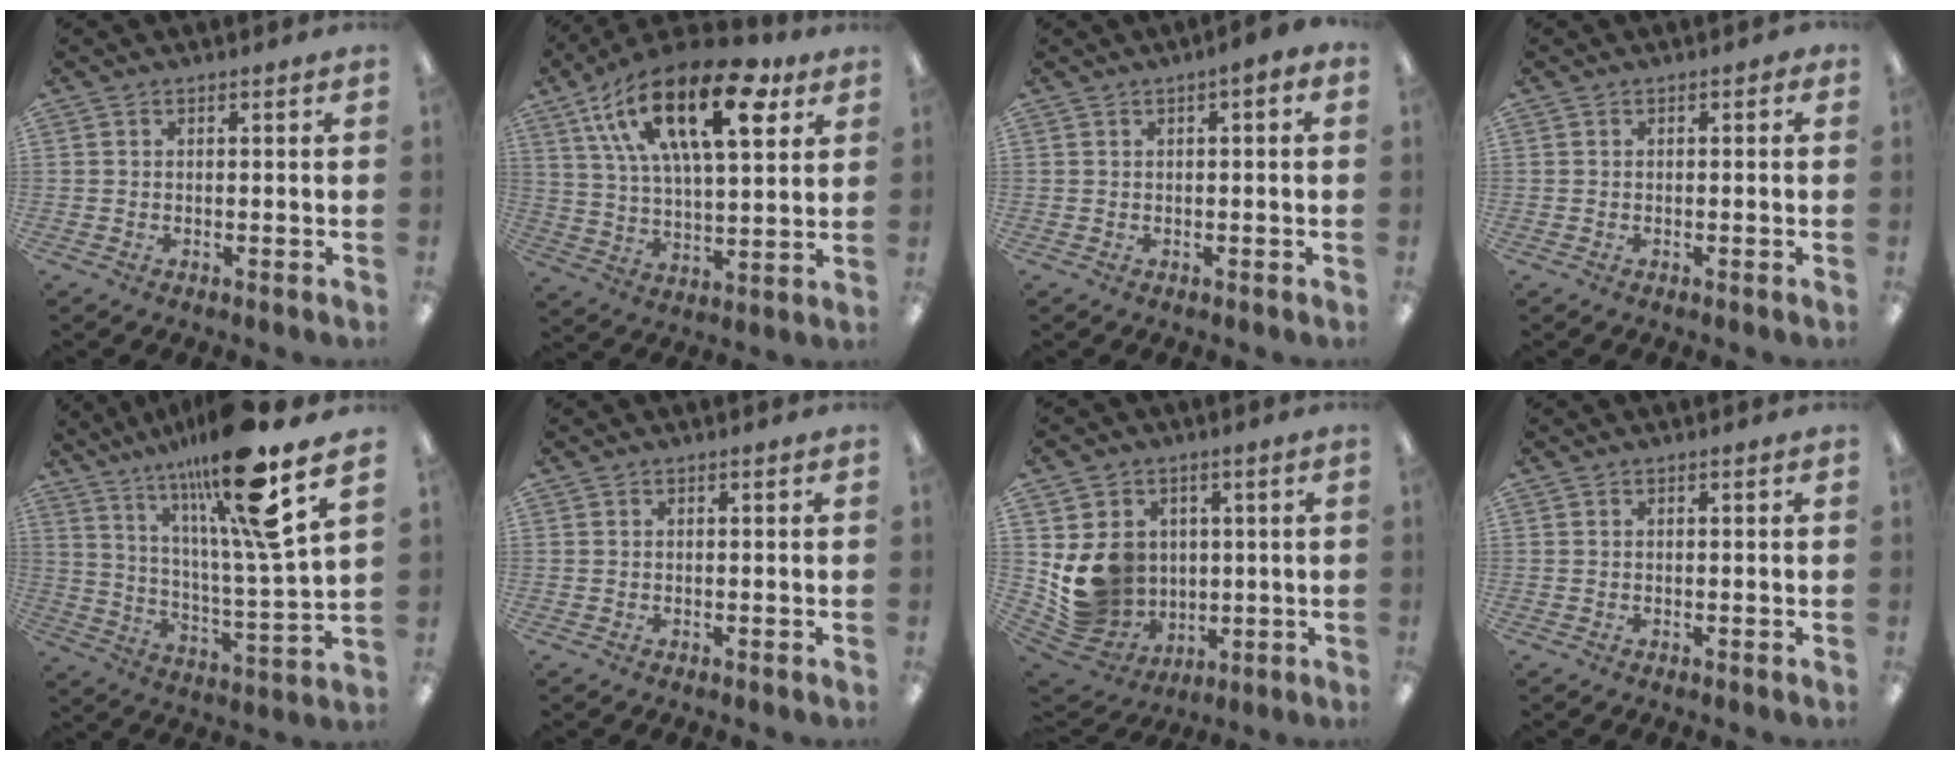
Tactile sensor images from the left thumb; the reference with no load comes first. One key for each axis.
{"total": 24.2, "fx": 12.1, "fy": 10.7, "fz": 18.0, "tx": -0.309, "ty": -0.044, "tz": 0.201}
{"total": 2.0, "fx": 0.2, "fy": 0.6, "fz": 1.9, "tx": -0.036, "ty": 0.007, "tz": 0.002}
{"total": 0.6, "fx": -0.3, "fy": 0.4, "fz": 0.2, "tx": -0.004, "ty": 0.002, "tz": -0.007}
{"total": 21.8, "fx": 15.8, "fy": 2.0, "fz": 14.8, "tx": -0.262, "ty": -0.088, "tz": 0.244}
{"total": 0.0}
{"total": 11.5, "fx": 2.1, "fy": 10.8, "fz": 3.4, "tx": -0.089, "ty": -0.021, "tz": 0.055}
{"total": 0.0}